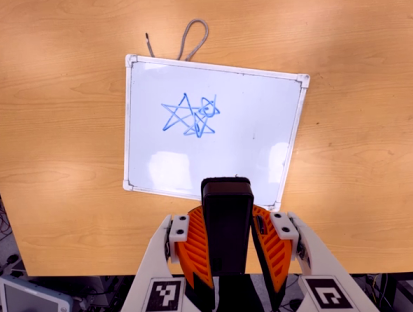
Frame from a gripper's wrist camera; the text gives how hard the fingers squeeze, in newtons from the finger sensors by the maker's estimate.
{"total": 9.8, "left": 8.2, "right": 11.5}